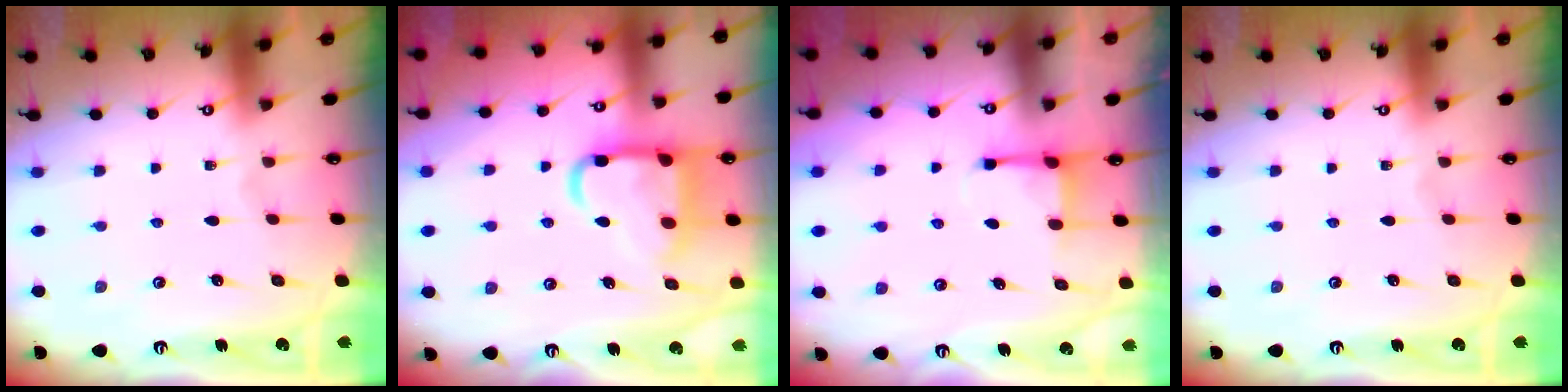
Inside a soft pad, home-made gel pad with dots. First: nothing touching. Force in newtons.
{"total": 15.6, "press": 15.5, "slide": 1.7}
{"total": 2.2, "press": 2.2, "slide": 0.5}
{"total": 0.0}